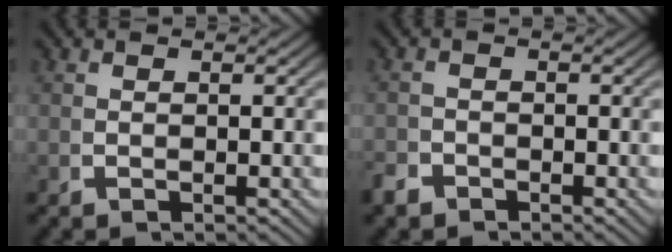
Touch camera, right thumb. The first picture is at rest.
{"total": 1.6, "force": [-1.5, 0.6, -0.2], "torque": [0.009, -0.008, -0.027]}